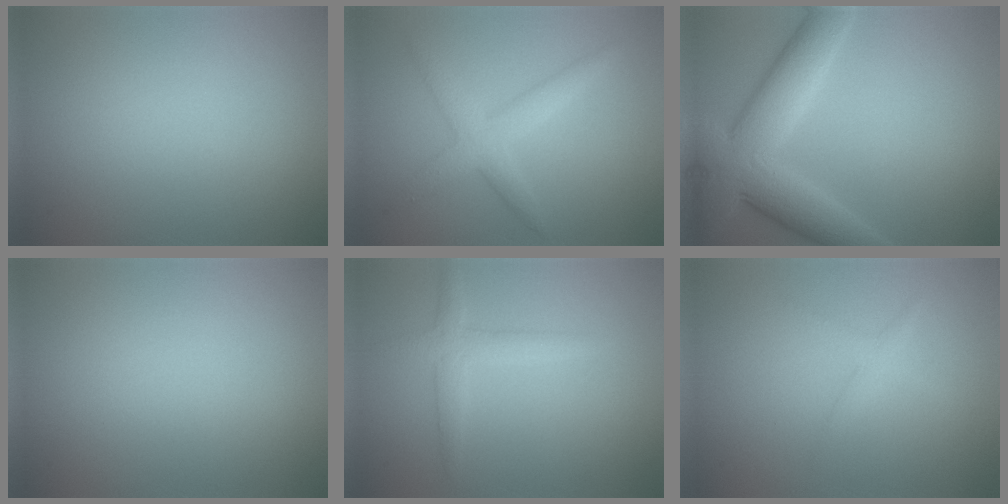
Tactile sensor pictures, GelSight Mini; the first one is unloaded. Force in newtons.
{"total": 3.0, "press": 3.0, "slide": 0.1}
{"total": 8.6, "press": 8.5, "slide": 0.5}
{"total": 0.0}
{"total": 2.2, "press": 2.2, "slide": 0.1}
{"total": 1.2, "press": 1.2, "slide": 0.1}